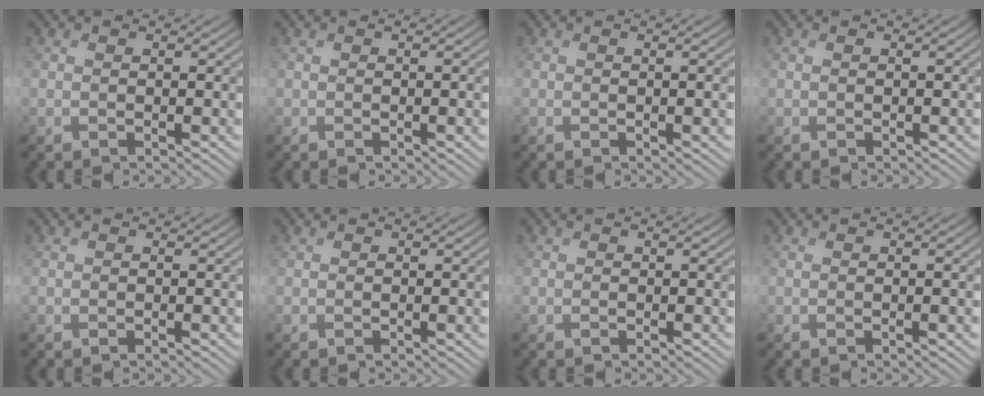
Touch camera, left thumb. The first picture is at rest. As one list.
[{"total": 1.8, "force": [-0.1, 0.3, 1.8], "torque": [-0.024, 0.002, -0.002]}, {"total": 2.7, "force": [0.0, 0.6, 2.6], "torque": [-0.035, 0.005, -0.001]}, {"total": 0.0}, {"total": 0.0}, {"total": 1.0, "force": [0.1, 0.1, 1.0], "torque": [-0.015, 0.002, 0.001]}, {"total": 0.0}, {"total": 2.4, "force": [0.0, 0.5, 2.3], "torque": [-0.030, 0.004, -0.001]}]